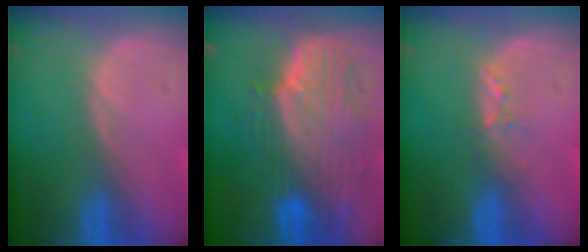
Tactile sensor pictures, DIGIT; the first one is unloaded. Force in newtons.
{"total": 10.6, "press": 9.0, "slide": 5.5}
{"total": 1.6, "press": 1.5, "slide": 0.3}